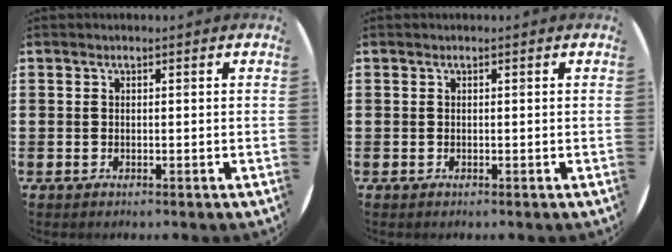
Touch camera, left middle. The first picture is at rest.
{"total": 0.0}